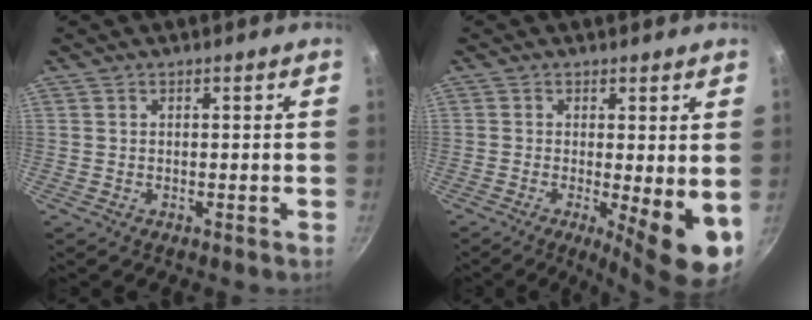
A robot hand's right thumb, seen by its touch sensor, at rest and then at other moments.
{"total": 9.5, "force": [-1.4, 2.3, 9.1], "torque": [-0.111, -0.014, -0.012]}